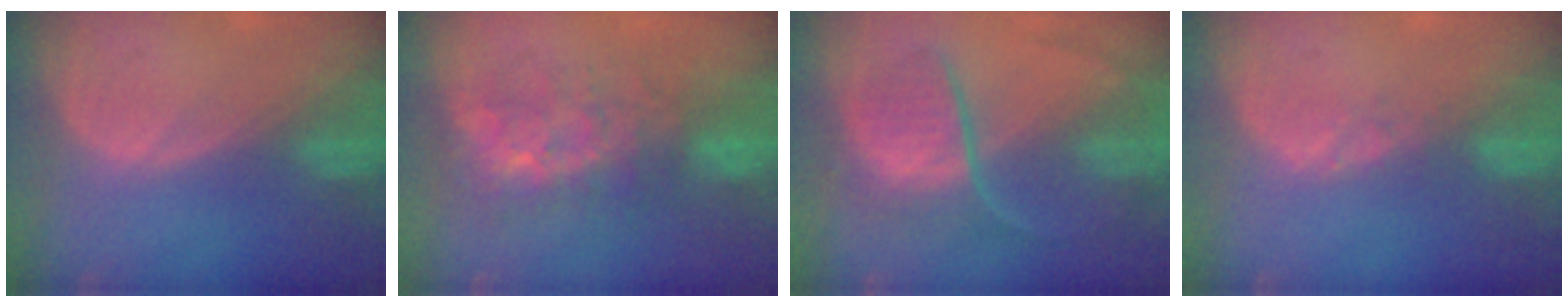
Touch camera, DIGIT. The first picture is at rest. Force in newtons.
{"total": 8.1, "press": 7.5, "slide": 3.1}
{"total": 9.0, "press": 7.5, "slide": 5.0}
{"total": 1.0, "press": 1.0, "slide": 0.2}